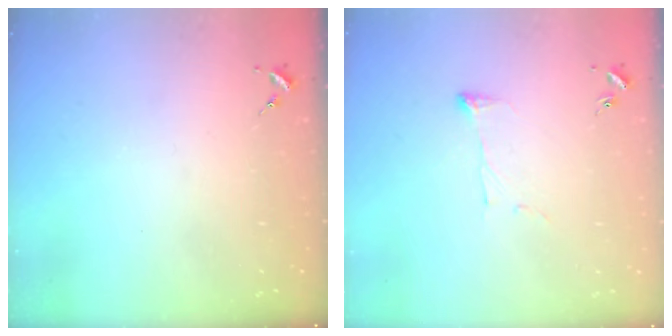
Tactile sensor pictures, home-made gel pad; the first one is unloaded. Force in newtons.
{"total": 6.4, "press": 6.4, "slide": 0.6}